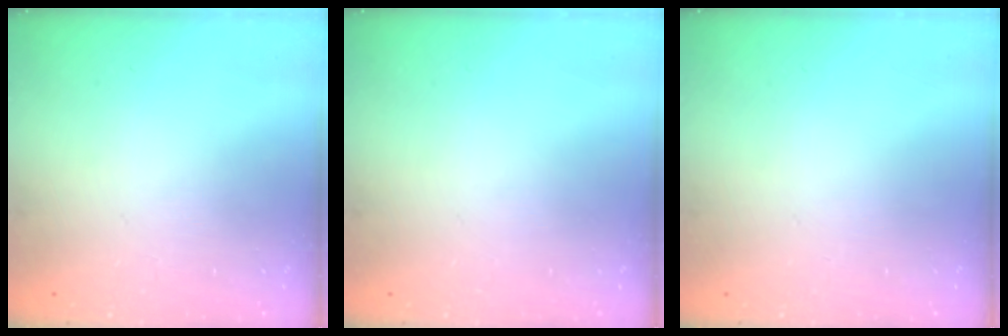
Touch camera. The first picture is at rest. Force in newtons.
{"total": 0.0}
{"total": 0.0}